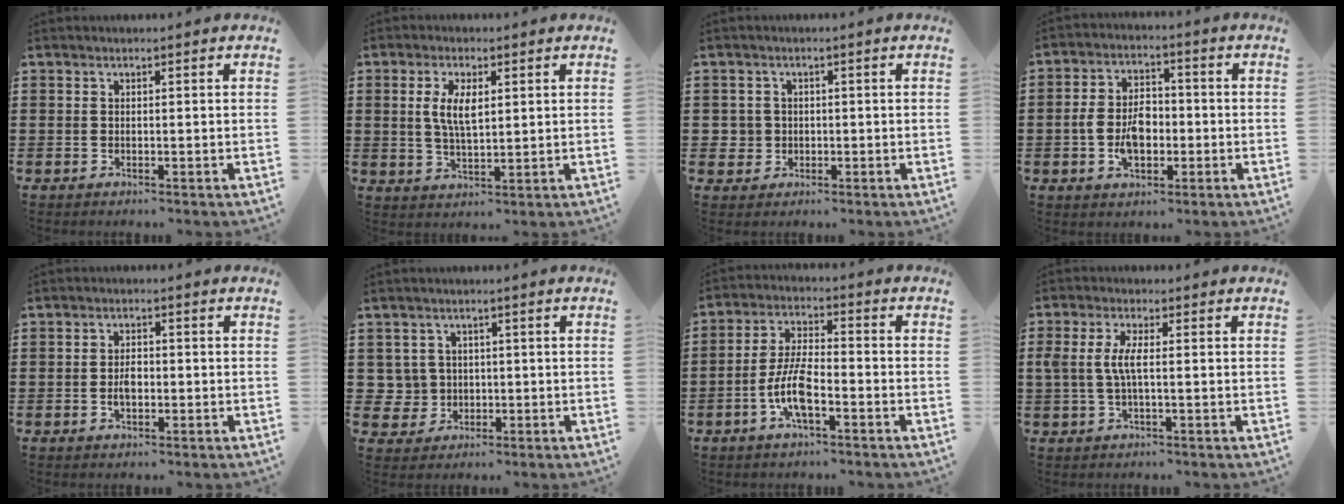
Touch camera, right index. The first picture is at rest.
{"total": 5.2, "force": [1.1, 2.2, 4.6], "torque": [-0.096, 0.007, 0.017]}
{"total": 2.5, "force": [-0.3, 2.5, 0.5], "torque": [-0.022, 0.005, -0.009]}
{"total": 6.7, "force": [-1.3, 4.6, 4.7], "torque": [-0.102, 0.007, -0.031]}
{"total": 2.5, "force": [-0.5, 1.5, 2.0], "torque": [-0.038, 0.004, -0.009]}
{"total": 3.7, "force": [0.1, 3.6, 0.4], "torque": [-0.028, 0.010, 0.001]}
{"total": 7.6, "force": [-3.0, 2.4, 6.6], "torque": [-0.149, -0.007, -0.061]}
{"total": 4.3, "force": [-0.1, 1.3, 4.1], "torque": [-0.097, -0.005, -0.011]}